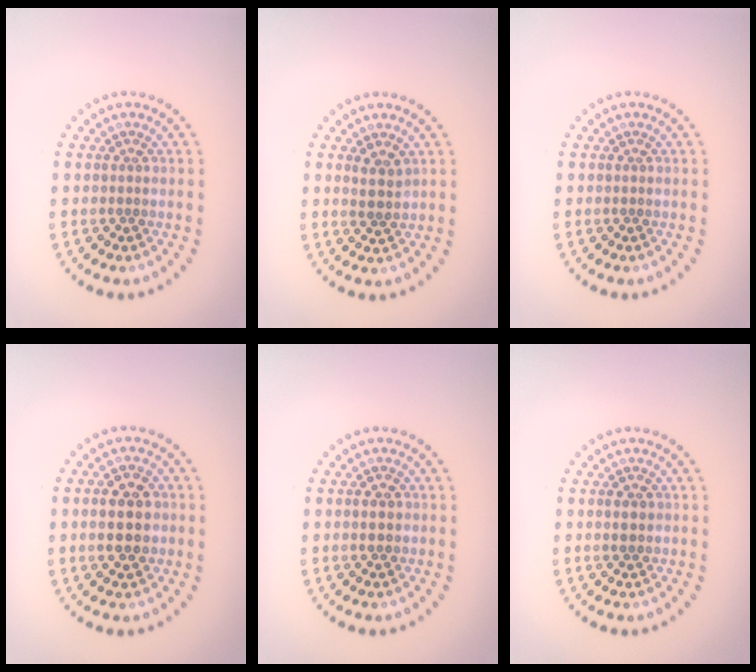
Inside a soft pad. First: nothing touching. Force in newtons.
{"total": 1.7, "press": 1.4, "slide": 1.0}
{"total": 0.0}
{"total": 5.0, "press": 5.0, "slide": 0.2}
{"total": 2.1, "press": 2.1, "slide": 0.2}
{"total": 1.4, "press": 1.4, "slide": 0.3}